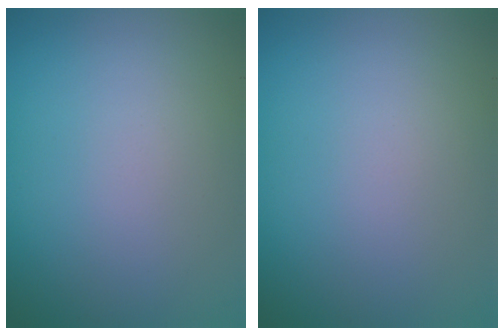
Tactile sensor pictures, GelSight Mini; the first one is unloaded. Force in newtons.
{"total": 0.0}